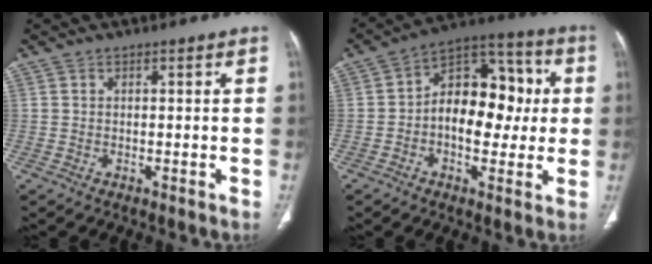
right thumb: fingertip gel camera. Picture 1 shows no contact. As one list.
[{"total": 15.7, "force": [0.1, 10.1, 12.1], "torque": [-0.134, 0.038, -0.004]}]